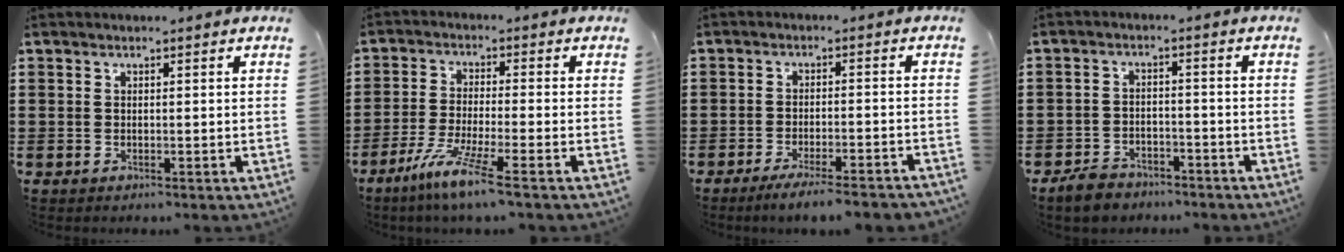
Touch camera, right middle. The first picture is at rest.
{"total": 7.0, "force": [-4.9, -0.2, 5.0], "torque": [-0.106, -0.019, -0.093]}
{"total": 4.0, "force": [-3.5, -0.2, 1.9], "torque": [-0.029, -0.007, -0.063]}
{"total": 3.6, "force": [-3.4, 1.2, 0.6], "torque": [-0.023, 0.006, -0.071]}